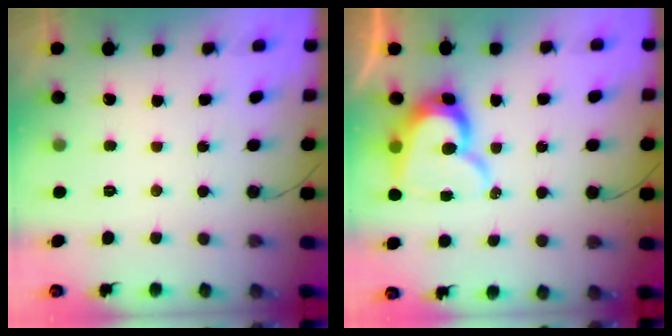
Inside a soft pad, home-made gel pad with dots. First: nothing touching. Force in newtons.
{"total": 13.1, "press": 13.0, "slide": 1.2}